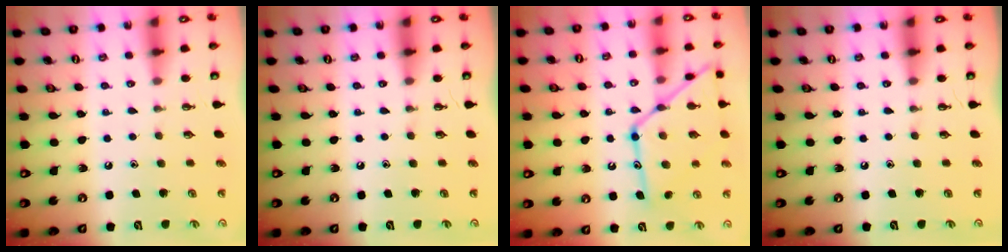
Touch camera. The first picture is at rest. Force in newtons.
{"total": 0.0}
{"total": 18.5, "press": 18.4, "slide": 1.7}
{"total": 0.0}